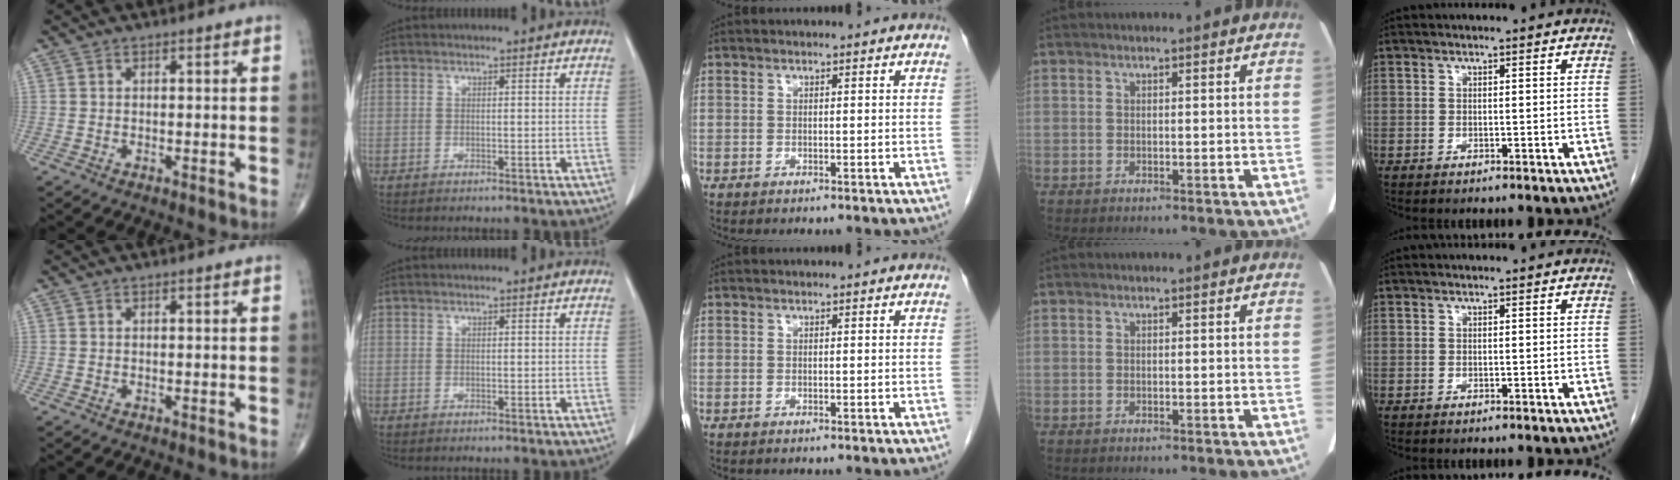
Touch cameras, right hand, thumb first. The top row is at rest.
{}